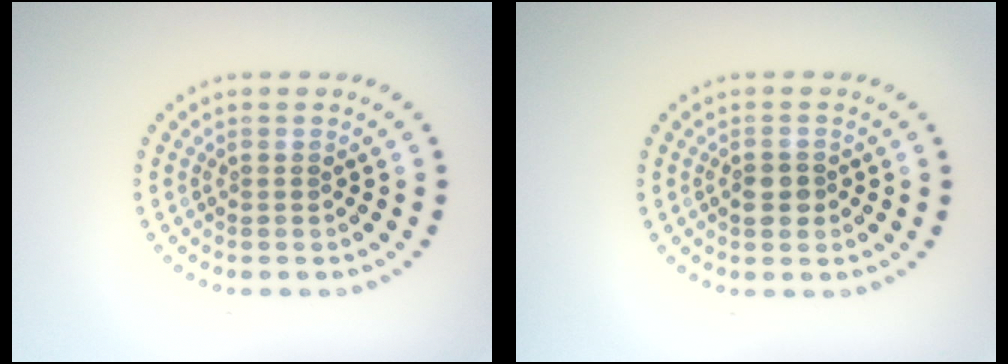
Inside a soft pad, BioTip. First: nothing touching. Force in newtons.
{"total": 1.8, "press": 1.7, "slide": 0.7}